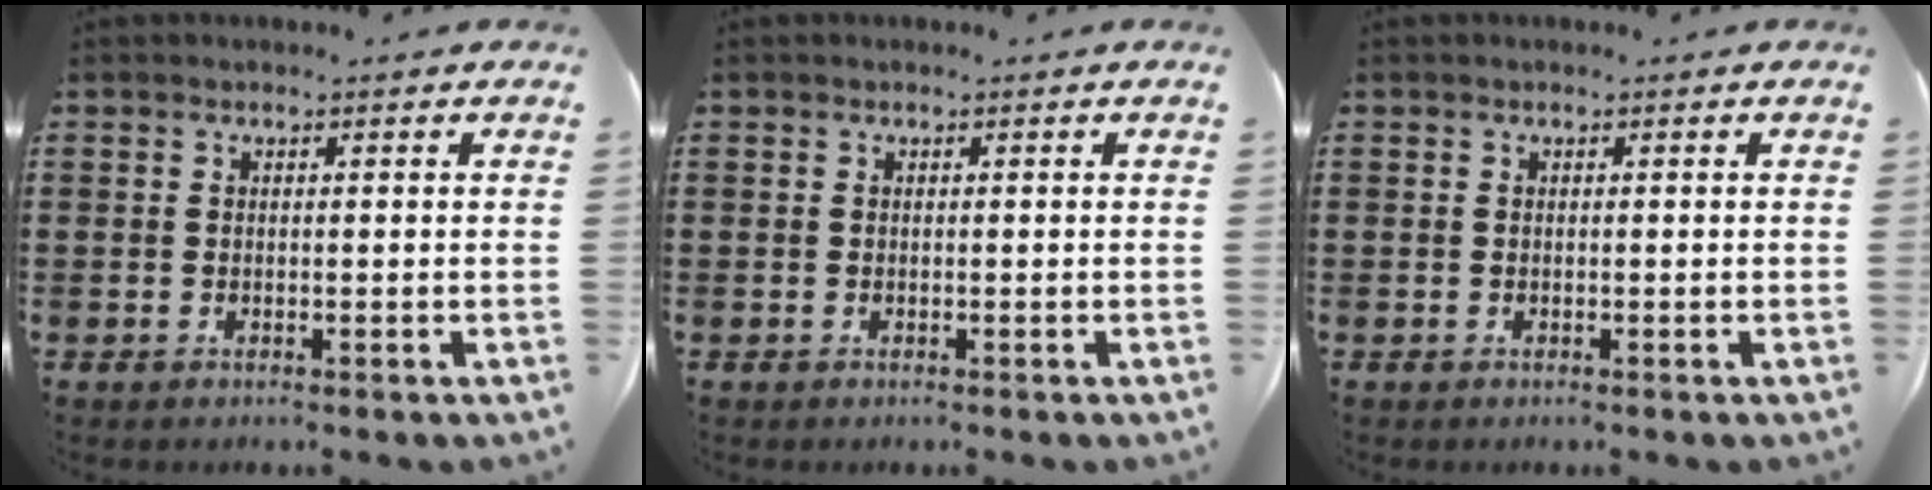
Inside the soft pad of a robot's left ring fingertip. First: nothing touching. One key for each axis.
{"total": 0.0}
{"total": 0.0}